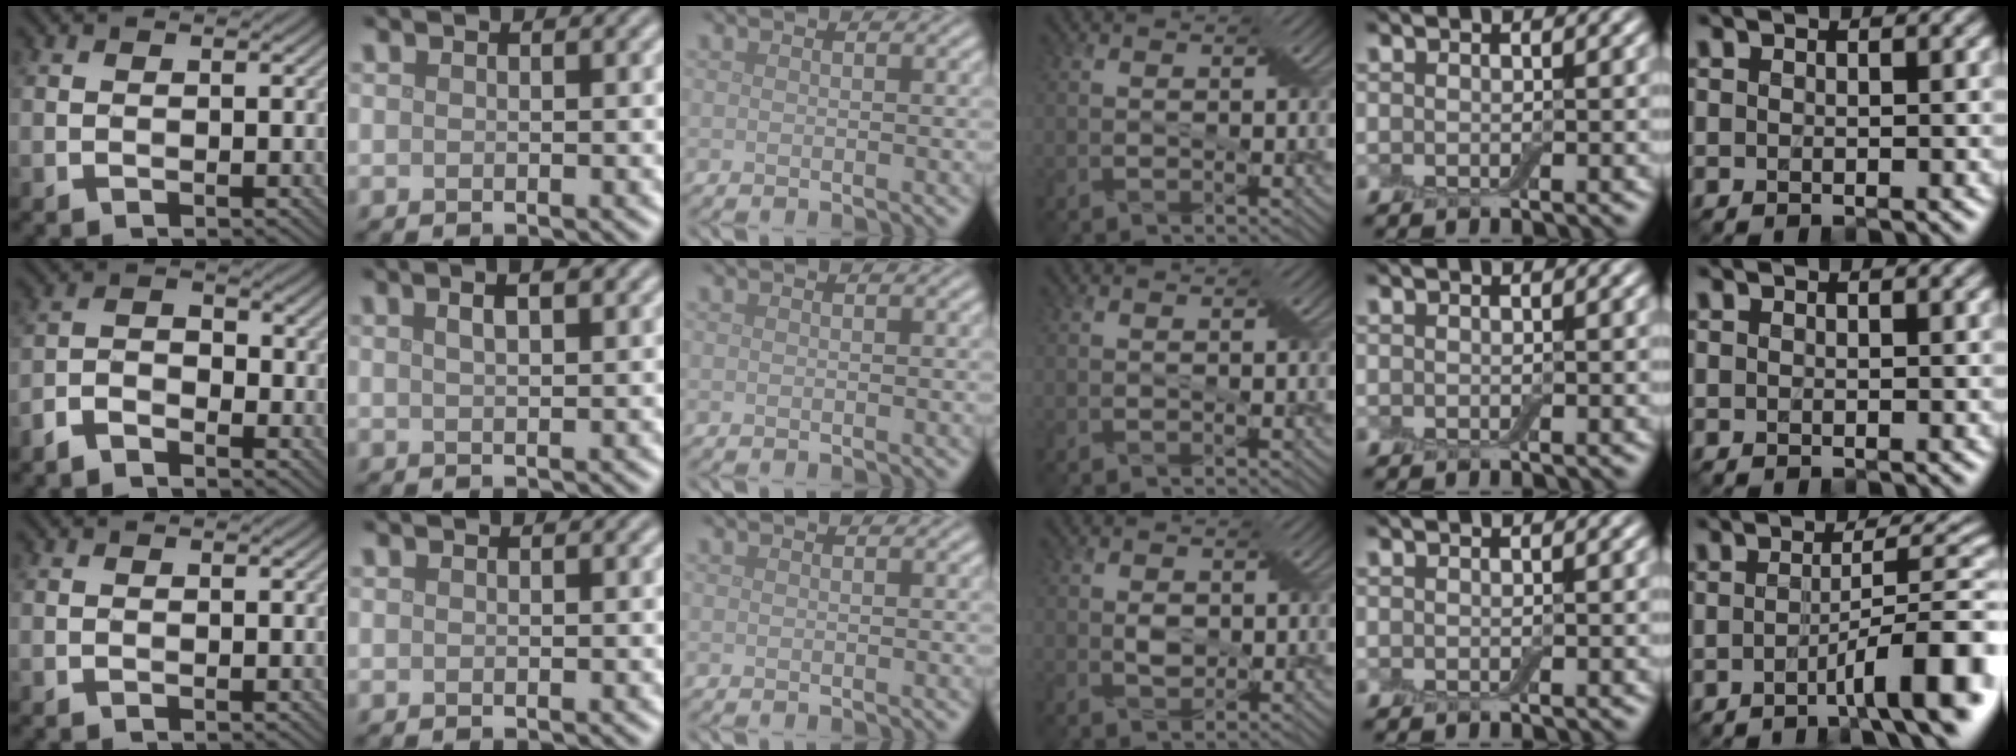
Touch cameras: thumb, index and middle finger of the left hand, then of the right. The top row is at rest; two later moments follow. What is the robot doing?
{"motion": "extract", "object": "backpack"}